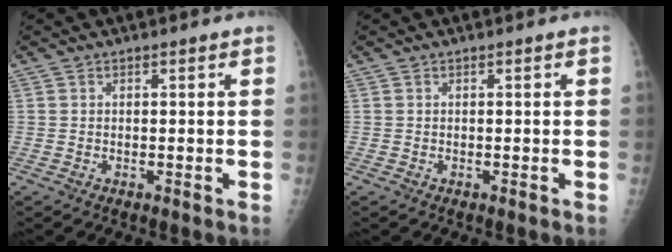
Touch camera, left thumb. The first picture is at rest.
{"total": 0.0}